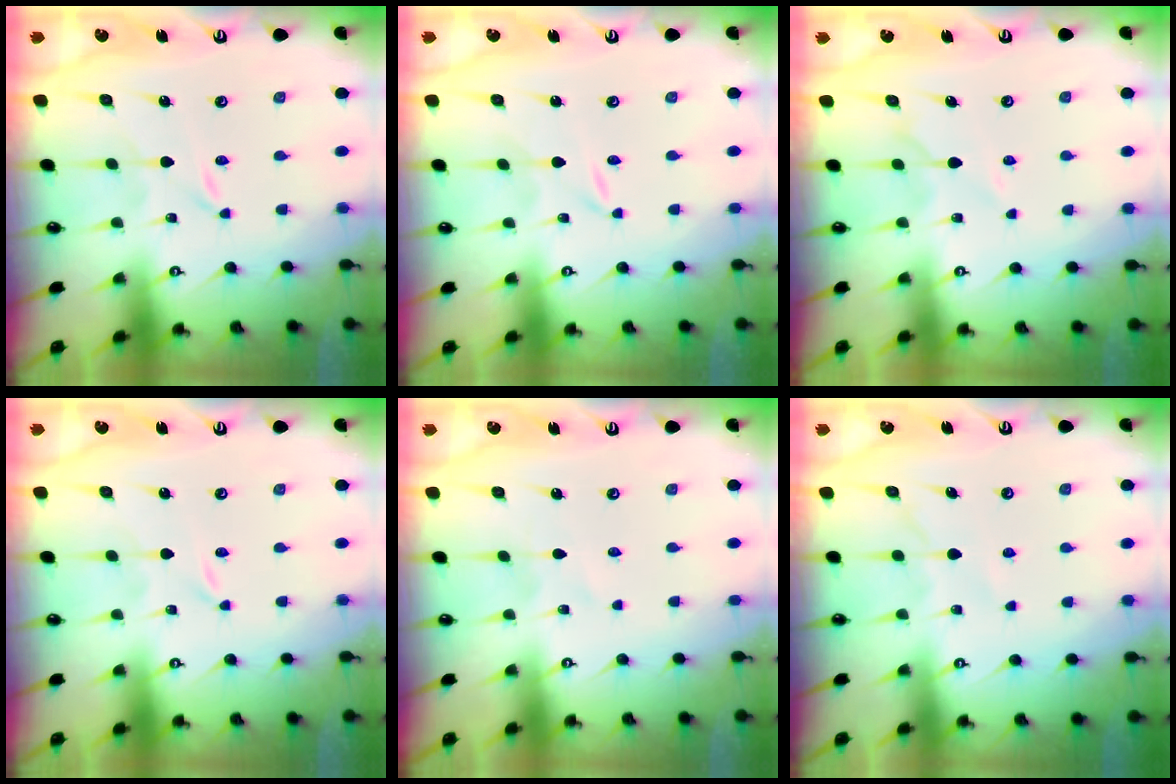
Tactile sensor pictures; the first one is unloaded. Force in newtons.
{"total": 0.0}
{"total": 5.9, "press": 5.8, "slide": 0.8}
{"total": 0.0}
{"total": 0.9, "press": 0.9, "slide": 0.0}
{"total": 5.3, "press": 5.2, "slide": 0.9}